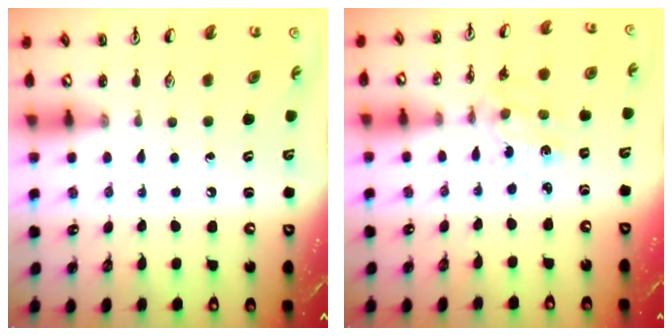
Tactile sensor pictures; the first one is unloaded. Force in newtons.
{"total": 2.3, "press": 2.3, "slide": 0.4}